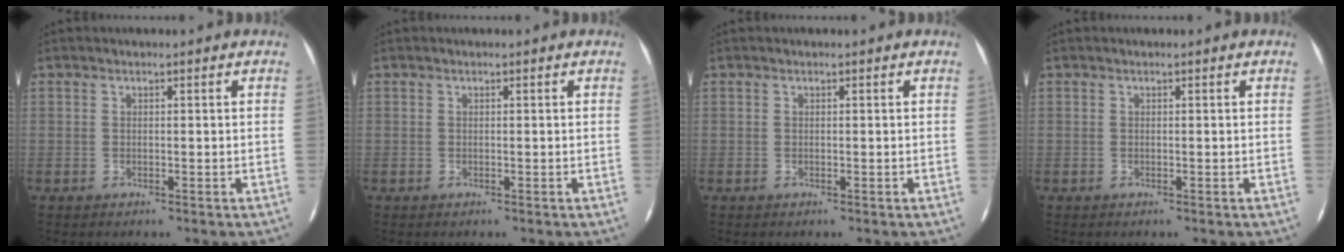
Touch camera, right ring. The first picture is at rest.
{"total": 0.0}
{"total": 0.0}
{"total": 0.0}